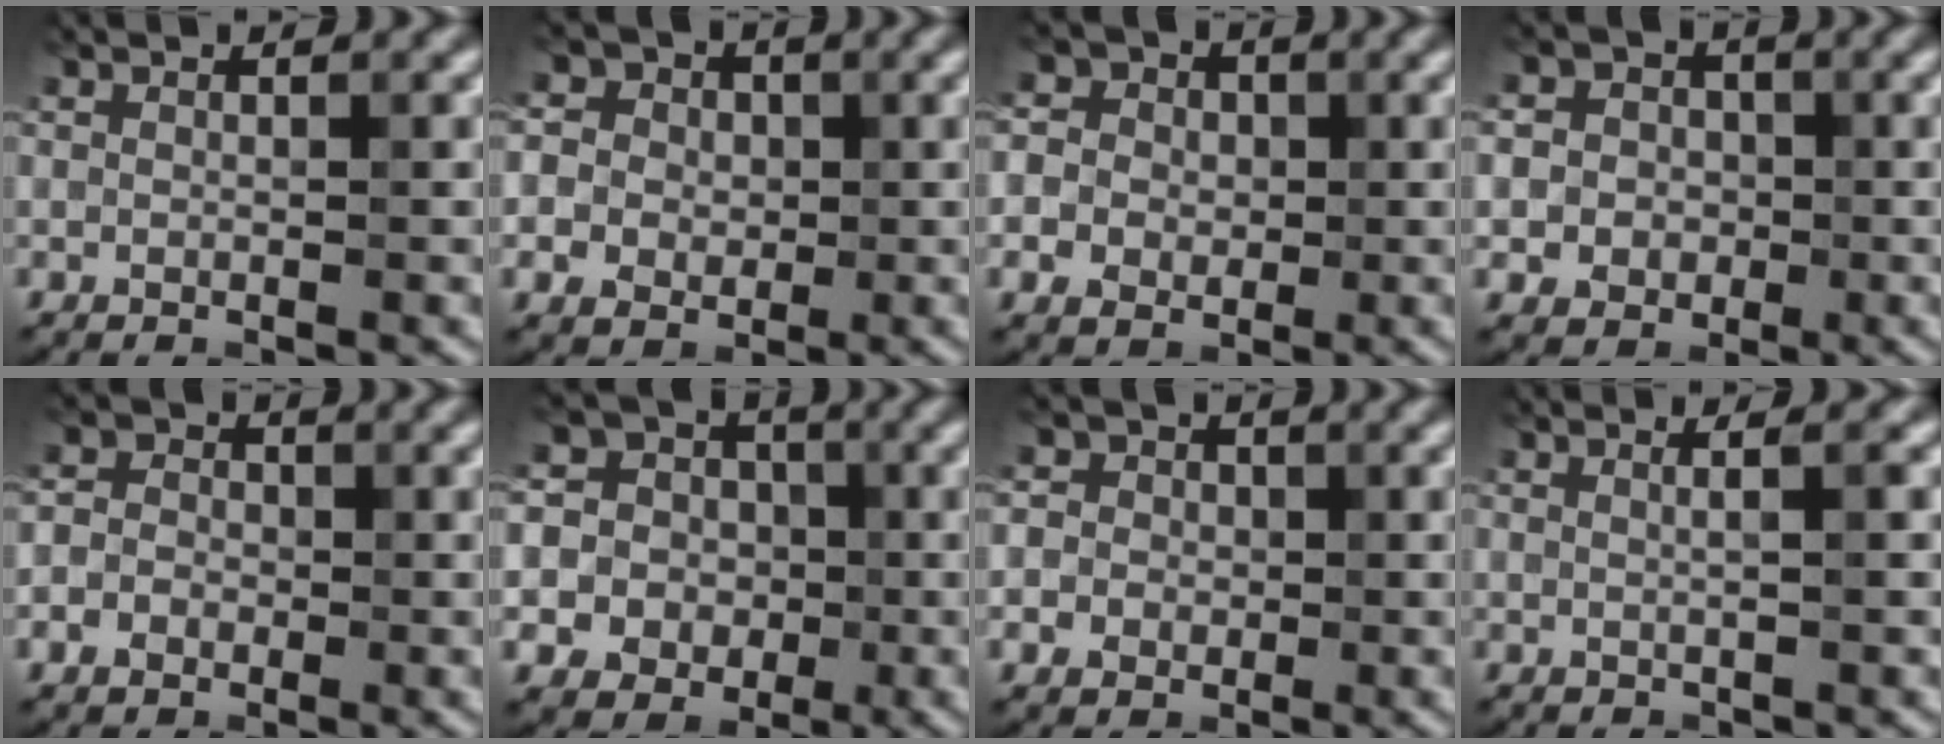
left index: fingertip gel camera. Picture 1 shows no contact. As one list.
[{"total": 8.8, "force": [2.0, 7.7, 3.7], "torque": [-0.078, 0.037, 0.002]}, {"total": 7.6, "force": [1.5, 6.7, 3.4], "torque": [-0.065, 0.038, -0.006]}, {"total": 5.5, "force": [0.2, 5.2, 2.0], "torque": [-0.017, 0.026, -0.022]}, {"total": 3.3, "force": [-0.5, 2.9, 1.5], "torque": [-0.005, 0.007, -0.024]}, {"total": 9.4, "force": [-1.2, 8.9, 2.7], "torque": [-0.073, 0.014, -0.042]}, {"total": 5.1, "force": [0.8, 4.6, 1.9], "torque": [-0.013, 0.033, -0.016]}, {"total": 2.5, "force": [0.7, 1.1, 2.1], "torque": [-0.009, 0.004, -0.017]}]